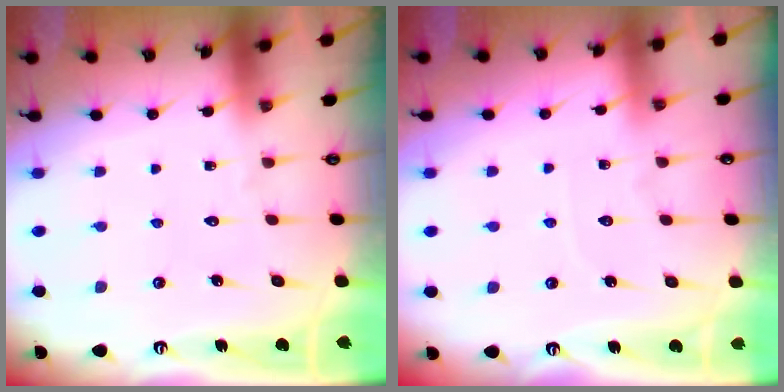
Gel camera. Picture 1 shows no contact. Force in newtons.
{"total": 3.0, "press": 2.9, "slide": 0.4}